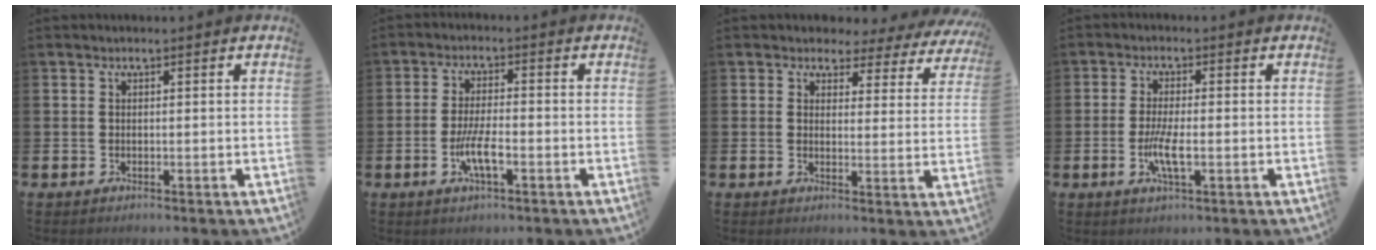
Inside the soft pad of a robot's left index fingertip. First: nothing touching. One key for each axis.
{"total": 4.8, "fx": -1.6, "fy": 1.3, "fz": 4.3, "tx": -0.080, "ty": -0.002, "tz": -0.033}
{"total": 2.6, "fx": 2.1, "fy": 1.6, "fz": 0.3, "tx": -0.012, "ty": -0.025, "tz": 0.027}
{"total": 4.2, "fx": -1.0, "fy": 1.1, "fz": 3.9, "tx": -0.069, "ty": -0.002, "tz": -0.020}